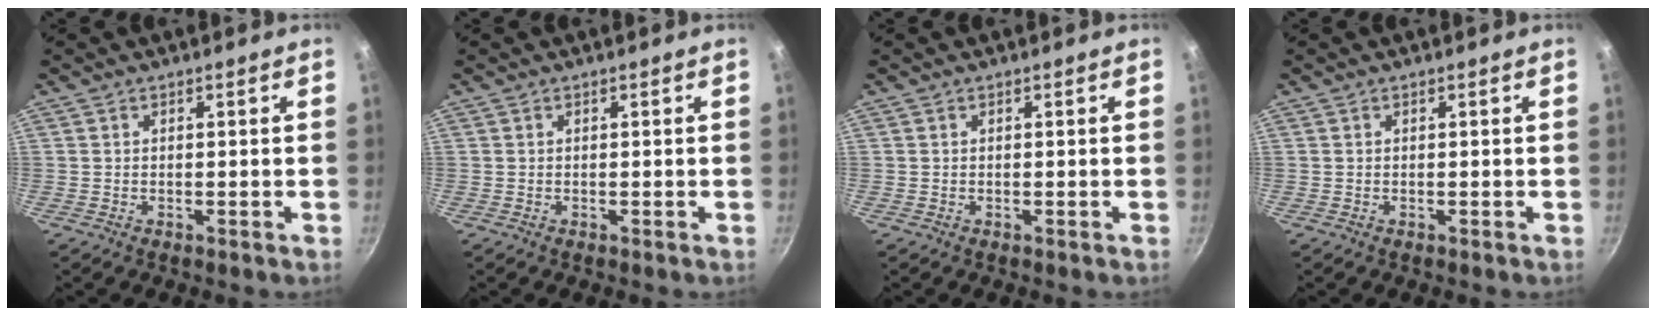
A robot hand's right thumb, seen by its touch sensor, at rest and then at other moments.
{"total": 0.0}
{"total": 0.0}
{"total": 0.0}